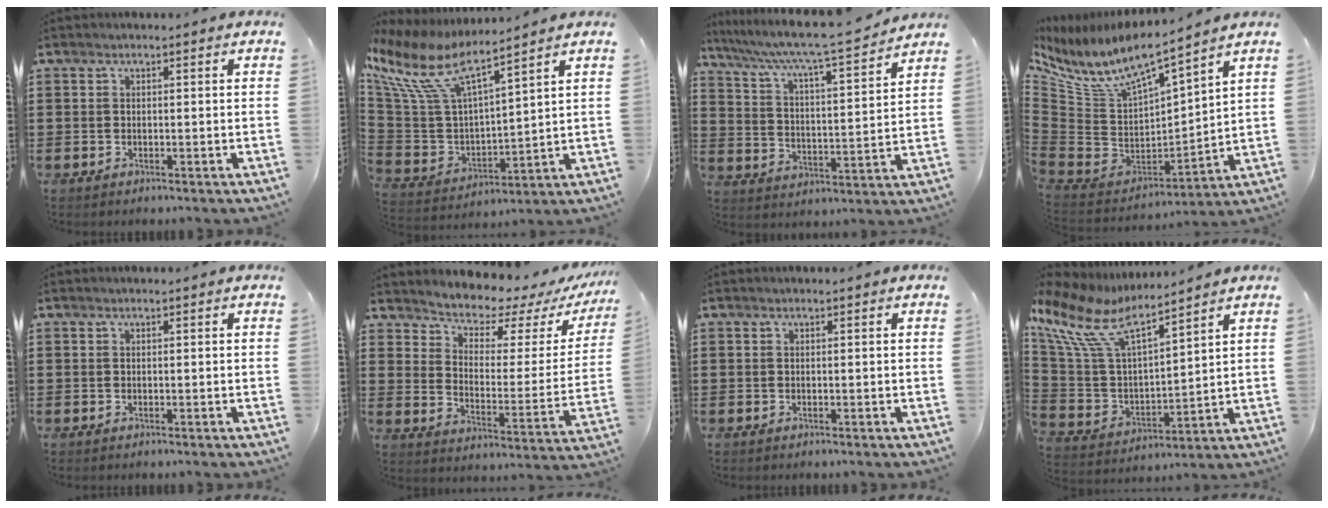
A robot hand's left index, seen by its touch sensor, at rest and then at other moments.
{"total": 10.2, "force": [7.0, 3.3, 6.7], "torque": [-0.169, -0.041, 0.122]}
{"total": 7.6, "force": [6.6, -0.2, 3.7], "torque": [-0.099, -0.044, 0.106]}
{"total": 8.9, "force": [7.1, 2.1, 4.9], "torque": [-0.125, -0.053, 0.125]}
{"total": 0.0}
{"total": 4.6, "force": [4.4, 1.3, 0.6], "torque": [-0.032, -0.043, 0.069]}
{"total": 0.0}
{"total": 11.1, "force": [7.4, 4.4, 7.0], "torque": [-0.183, -0.038, 0.128]}